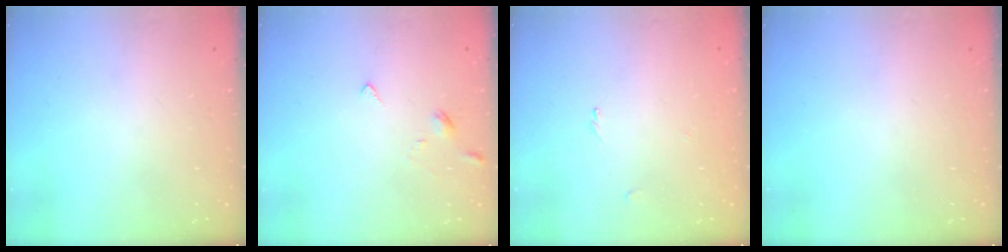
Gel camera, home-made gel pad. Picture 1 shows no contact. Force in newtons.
{"total": 2.8, "press": 2.8, "slide": 0.6}
{"total": 0.0}
{"total": 0.0}